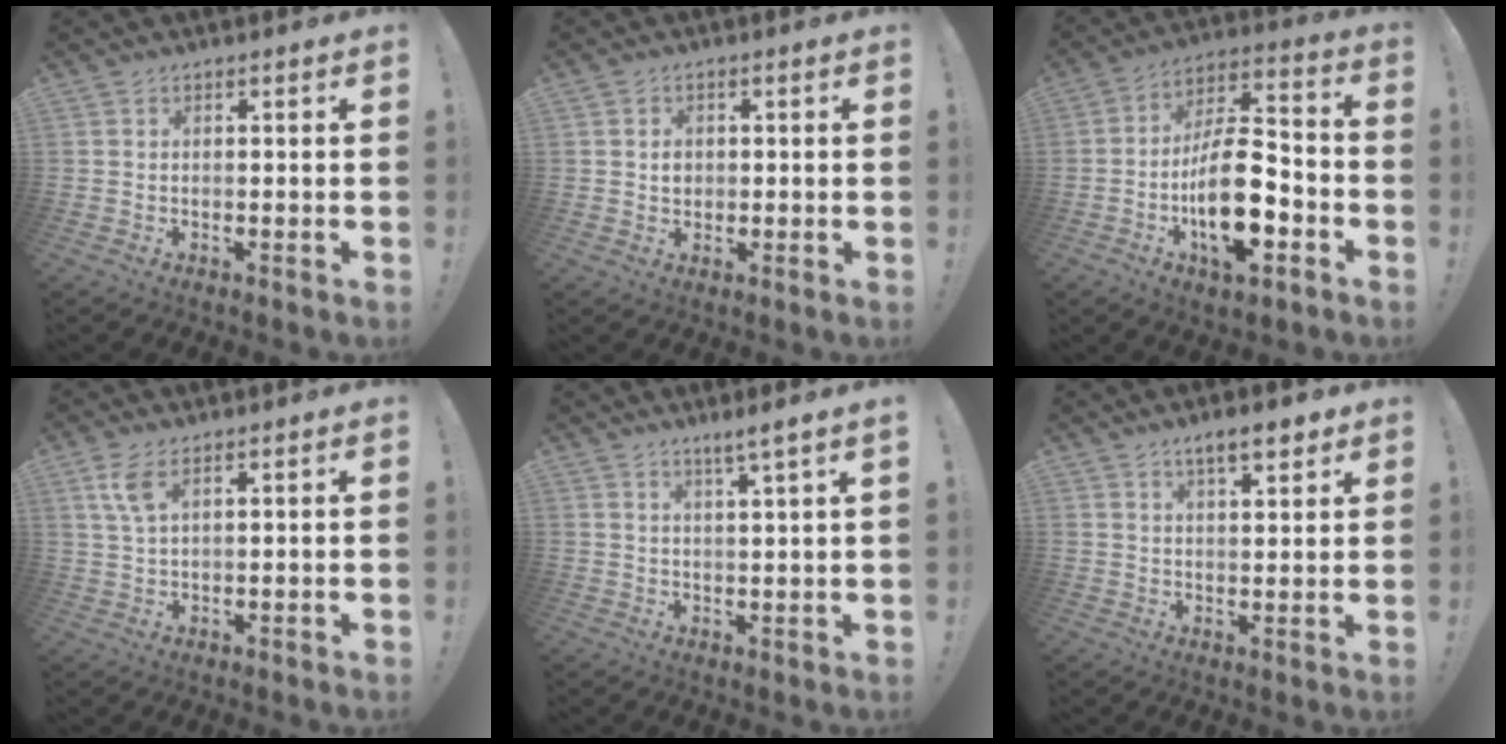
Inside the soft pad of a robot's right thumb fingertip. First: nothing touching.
{"total": 3.0, "force": [0.2, 2.7, 1.4], "torque": [-0.012, -0.001, 0.002]}
{"total": 19.7, "force": [-6.0, 9.1, 16.4], "torque": [-0.285, 0.031, -0.094]}
{"total": 5.6, "force": [2.8, 1.9, 4.5], "torque": [-0.085, -0.003, 0.051]}
{"total": 4.0, "force": [2.8, -1.0, 2.6], "torque": [-0.037, -0.019, 0.042]}
{"total": 6.5, "force": [4.4, 2.2, 4.3], "torque": [-0.056, -0.022, 0.073]}